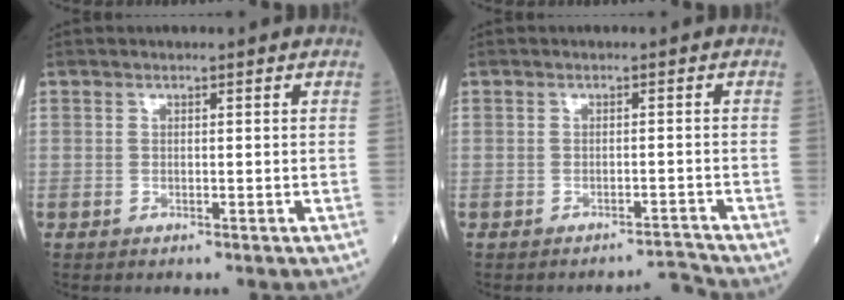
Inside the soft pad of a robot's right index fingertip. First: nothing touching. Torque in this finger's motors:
{"motor_torque": [-0.35, -0.08, -0.13, -0.01]}